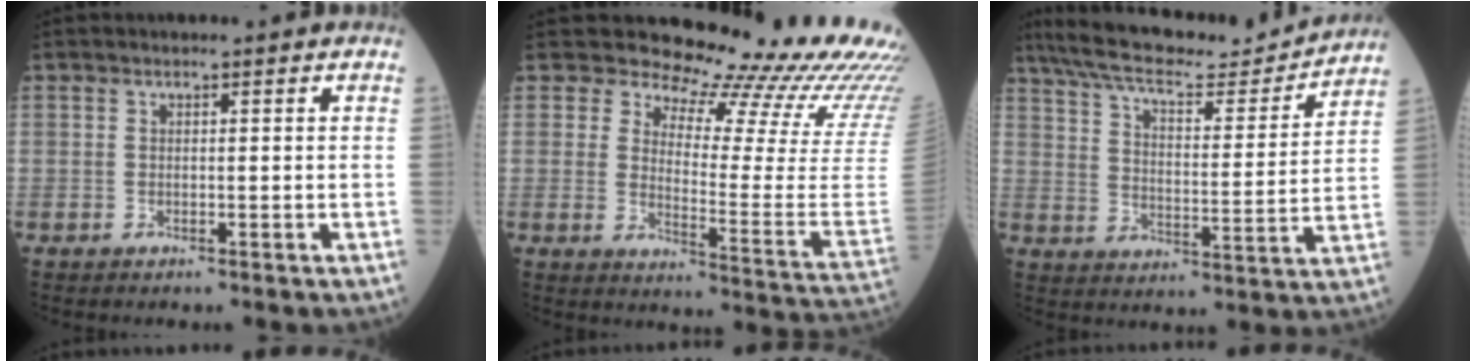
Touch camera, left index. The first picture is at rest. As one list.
[{"total": 21.2, "force": [20.5, 1.5, 5.1], "torque": [-0.079, -0.153, 0.224]}, {"total": 18.4, "force": [16.6, 3.0, 7.3], "torque": [-0.124, 0.007, 0.244]}]